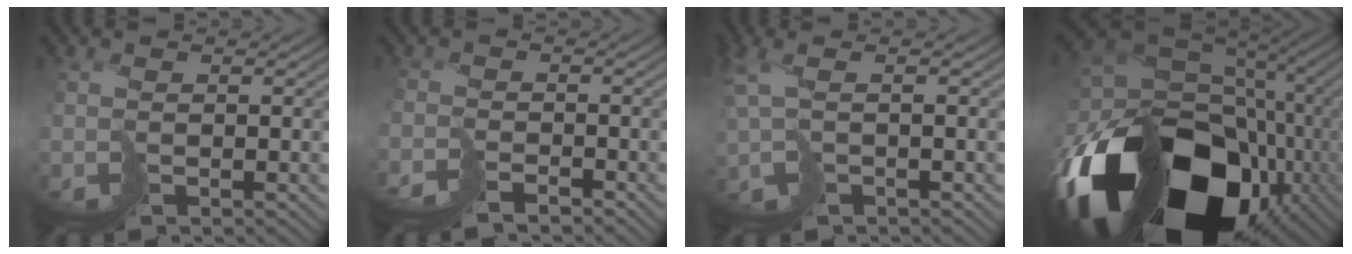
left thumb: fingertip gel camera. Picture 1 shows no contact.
{"total": 2.6, "force": [-2.6, 0.0, 0.0], "torque": [0.016, 0.000, -0.050]}
{"total": 3.2, "force": [0.5, 1.1, 2.9], "torque": [-0.081, -0.008, 0.006]}
{"total": 20.2, "force": [-7.8, 13.6, 12.8], "torque": [-0.298, -0.050, -0.098]}